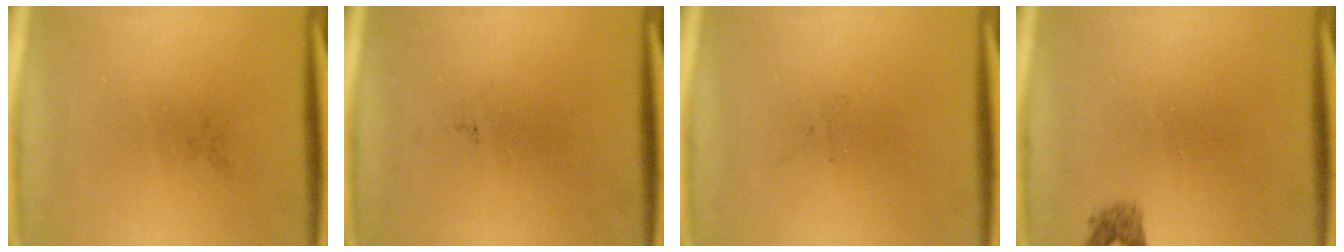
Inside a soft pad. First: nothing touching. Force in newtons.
{"total": 0.0}
{"total": 0.0}
{"total": 1.4}